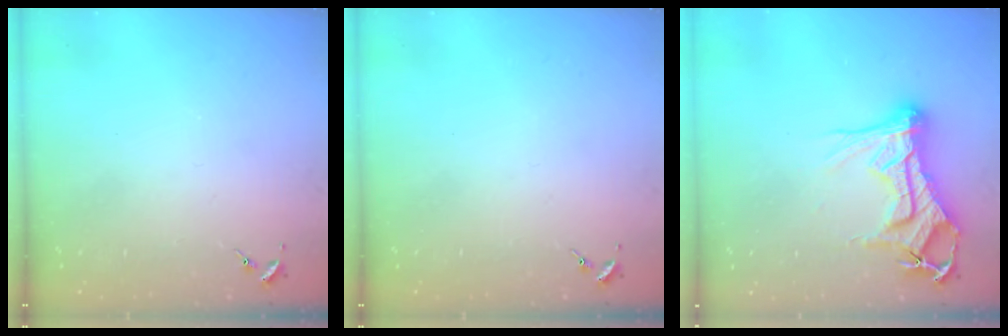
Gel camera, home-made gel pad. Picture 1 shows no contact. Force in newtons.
{"total": 0.0}
{"total": 22.3, "press": 22.2, "slide": 2.1}